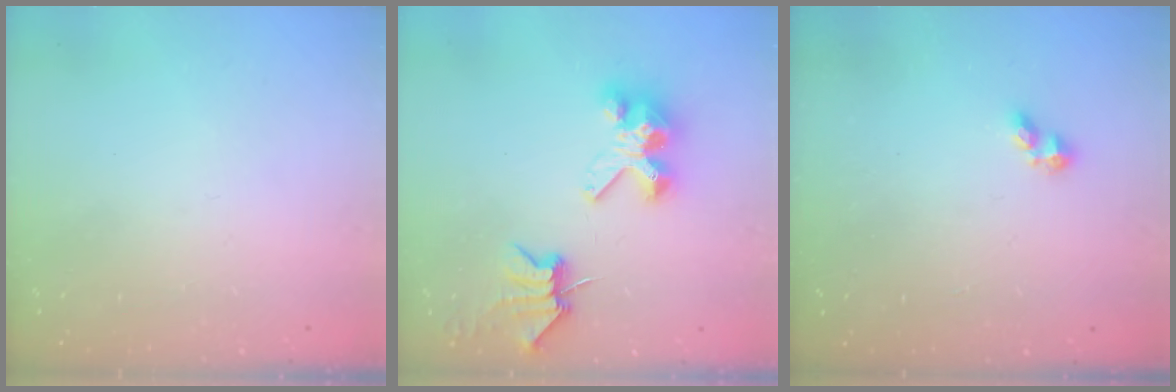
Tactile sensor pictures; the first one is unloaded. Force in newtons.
{"total": 7.0, "press": 6.9, "slide": 0.6}
{"total": 1.8, "press": 1.7, "slide": 0.5}